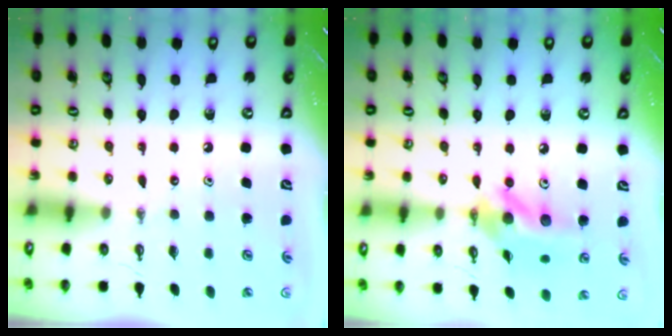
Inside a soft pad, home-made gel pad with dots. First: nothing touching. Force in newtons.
{"total": 14.0, "press": 13.7, "slide": 2.8}